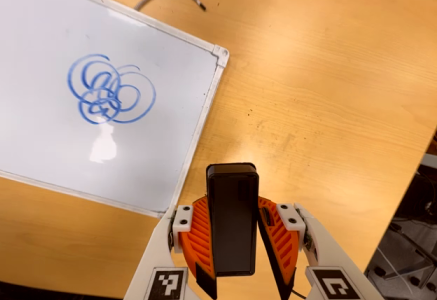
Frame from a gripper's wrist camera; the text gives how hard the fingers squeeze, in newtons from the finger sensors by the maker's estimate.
{"total": 4.8, "left": 4.9, "right": 4.8}